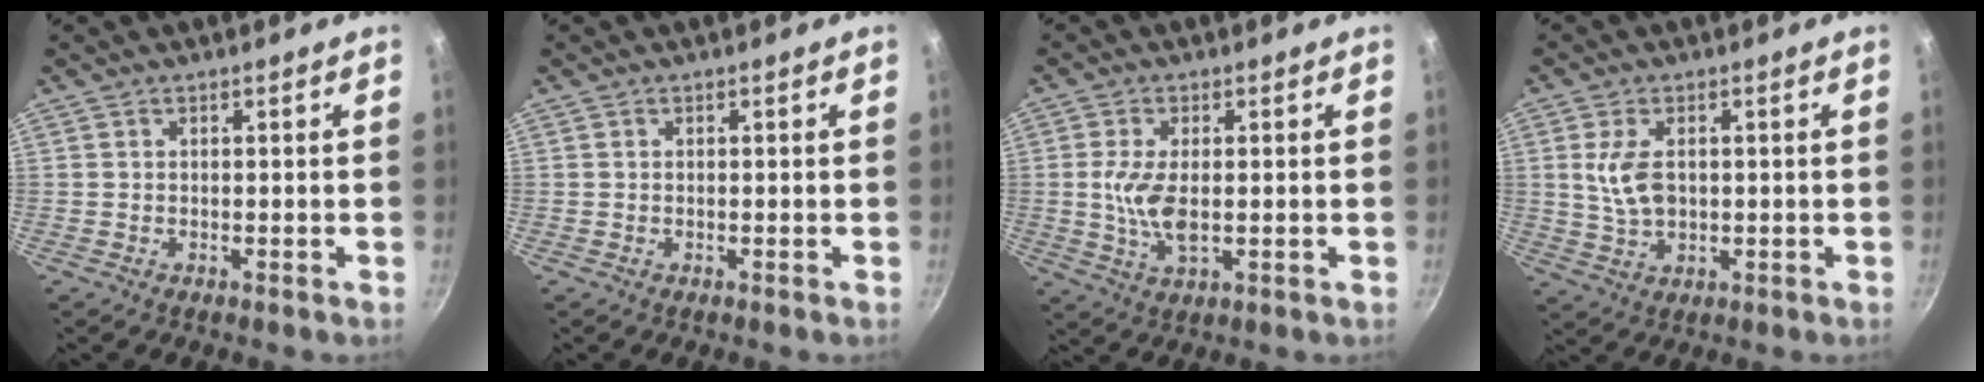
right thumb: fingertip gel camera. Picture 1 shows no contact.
{"total": 0.0}
{"total": 7.0, "force": [-0.1, 3.1, 6.2], "torque": [-0.130, -0.007, -0.001]}
{"total": 6.5, "force": [0.9, 3.9, 5.1], "torque": [-0.096, -0.004, 0.020]}